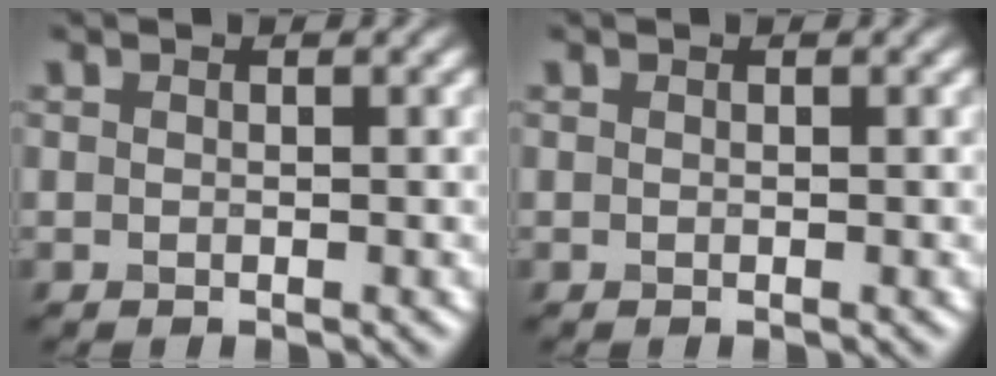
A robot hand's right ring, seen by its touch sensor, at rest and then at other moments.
{"total": 0.0}